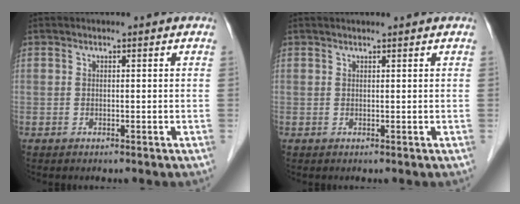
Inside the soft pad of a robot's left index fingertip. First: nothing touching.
{"total": 1.4, "force": [1.3, -0.1, 0.5], "torque": [-0.007, 0.014, 0.023]}